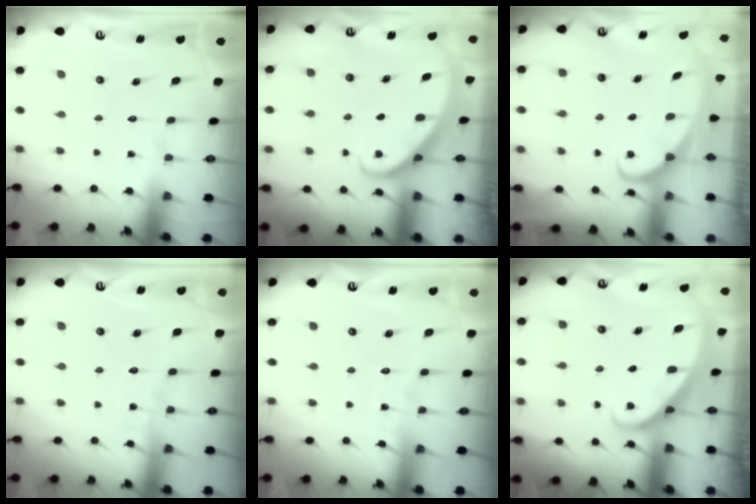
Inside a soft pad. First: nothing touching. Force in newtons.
{"total": 2.4, "press": 2.4, "slide": 0.2}
{"total": 1.9, "press": 1.9, "slide": 0.1}
{"total": 2.6, "press": 2.6, "slide": 0.3}
{"total": 2.9, "press": 2.9, "slide": 0.3}
{"total": 1.9, "press": 1.9, "slide": 0.2}